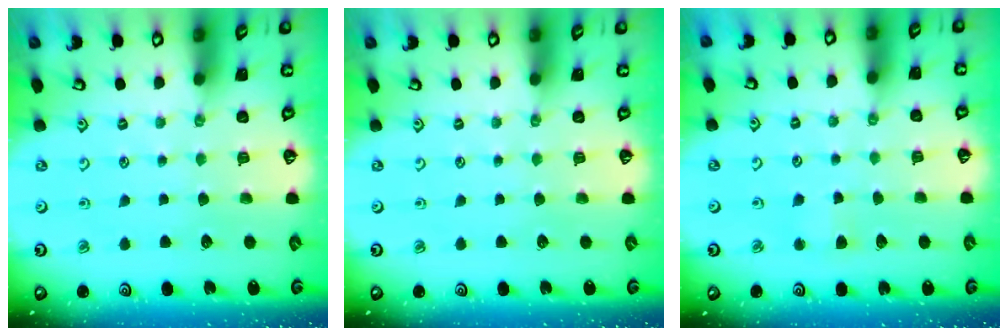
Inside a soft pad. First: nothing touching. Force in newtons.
{"total": 0.0}
{"total": 2.9, "press": 2.8, "slide": 0.4}